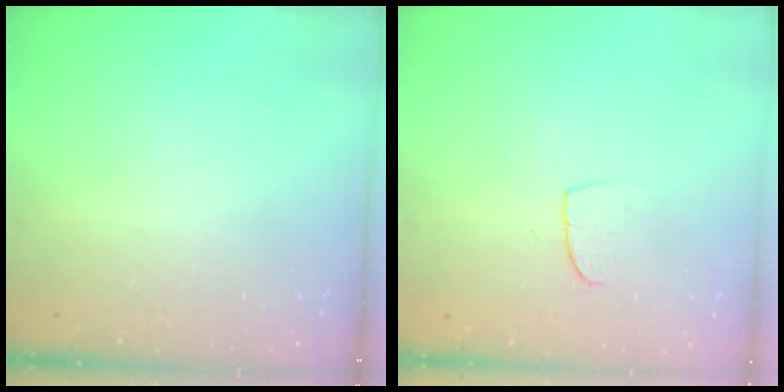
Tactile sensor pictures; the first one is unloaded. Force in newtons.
{"total": 6.4, "press": 6.4, "slide": 0.5}